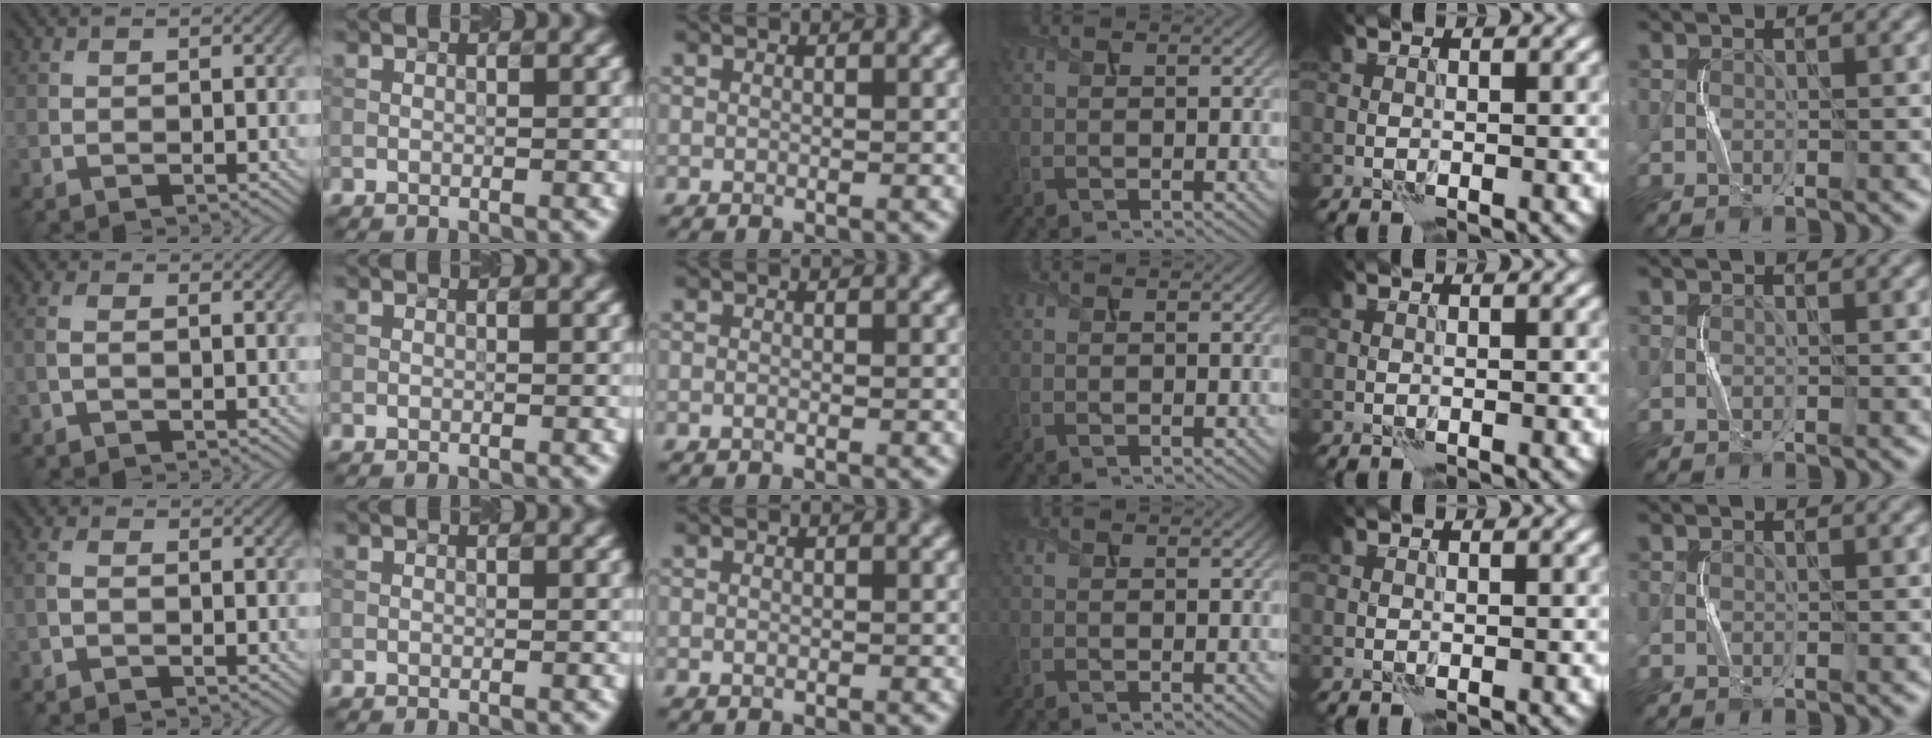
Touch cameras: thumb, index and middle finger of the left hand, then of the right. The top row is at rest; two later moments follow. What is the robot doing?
{"motion": "squeeze", "object": "sponge"}